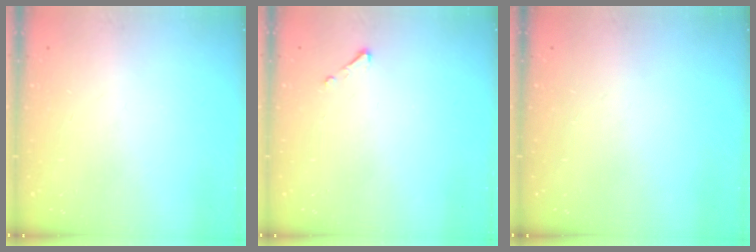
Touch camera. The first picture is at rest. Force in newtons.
{"total": 2.5, "press": 2.5, "slide": 0.3}
{"total": 0.0}